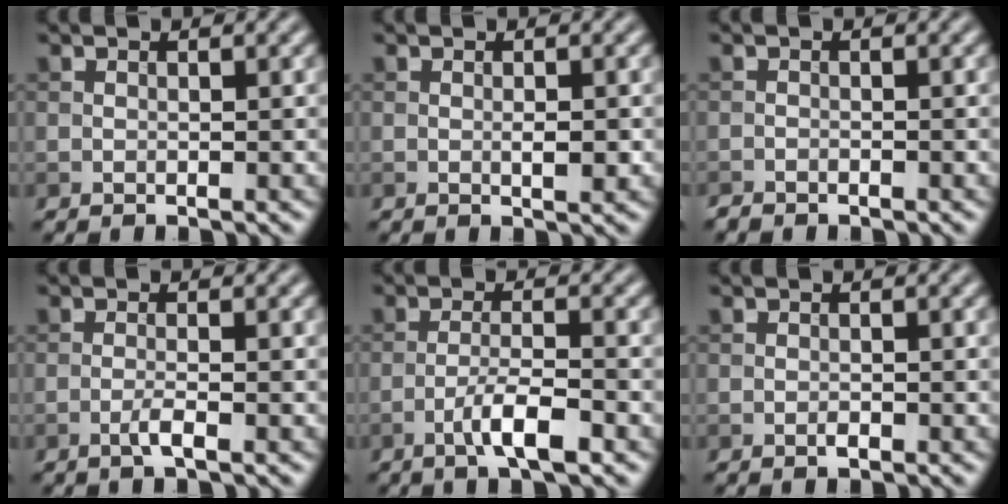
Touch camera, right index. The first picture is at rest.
{"total": 1.3, "force": [-0.2, 0.3, 1.2], "torque": [-0.021, -0.002, -0.002]}
{"total": 0.9, "force": [-0.9, 0.2, 0.1], "torque": [-0.001, -0.002, -0.018]}
{"total": 1.7, "force": [-0.8, 0.3, 1.4], "torque": [-0.026, 0.003, -0.020]}
{"total": 4.0, "force": [-2.1, 0.7, 3.3], "torque": [-0.063, 0.007, -0.044]}
{"total": 0.6, "force": [-0.4, 0.2, 0.5], "torque": [-0.009, 0.001, -0.007]}